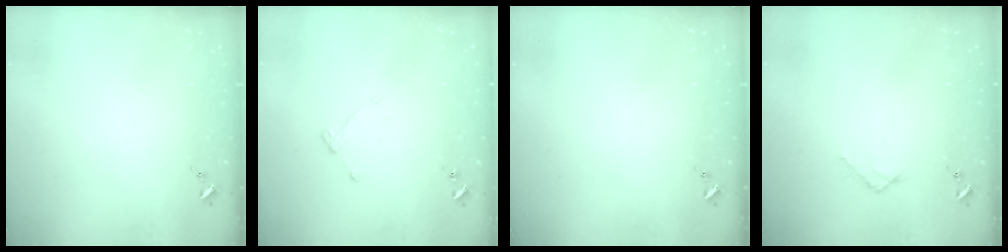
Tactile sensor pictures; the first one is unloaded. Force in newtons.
{"total": 3.6, "press": 3.6, "slide": 0.5}
{"total": 0.0}
{"total": 2.7, "press": 2.7, "slide": 0.3}